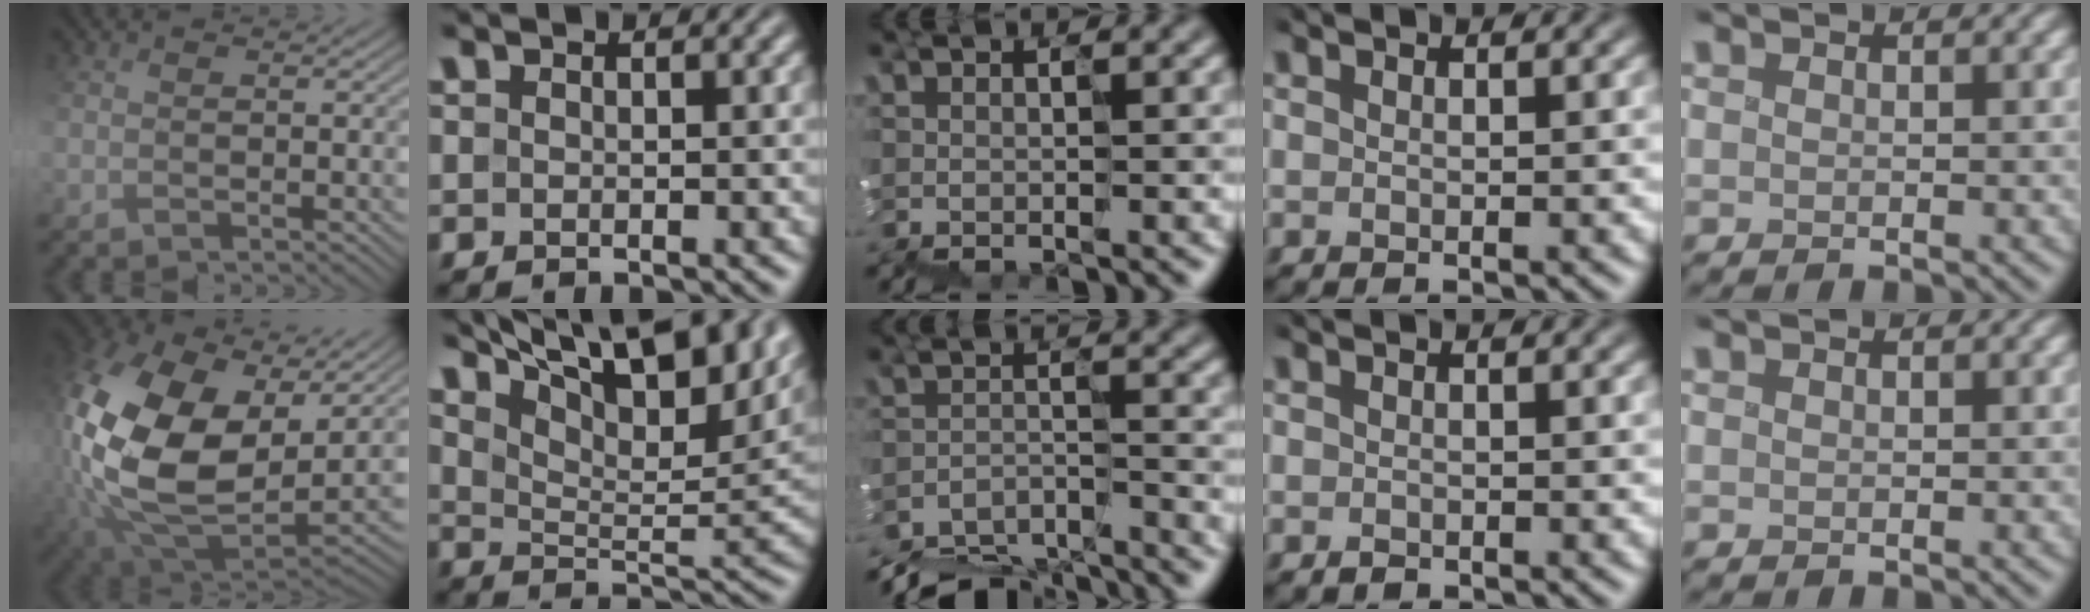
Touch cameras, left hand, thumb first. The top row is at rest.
{"thumb": {"total": 19.8, "force": [4.6, 12.4, 14.7], "torque": [-0.374, -0.016, 0.106]}, "index": {"total": 15.7, "force": [10.6, 5.7, 10.1], "torque": [-0.148, 0.035, 0.144]}, "middle": {"total": 9.7, "force": [-9.6, 1.4, 0.8], "torque": [-0.030, -0.011, -0.143]}, "ring": {"total": 1.0, "force": [-0.7, -0.4, -0.5], "torque": [-0.008, -0.006, 0.001]}}